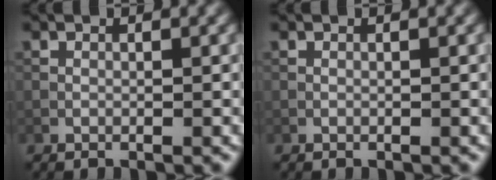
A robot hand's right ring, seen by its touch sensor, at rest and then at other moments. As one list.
[{"total": 0.0}]